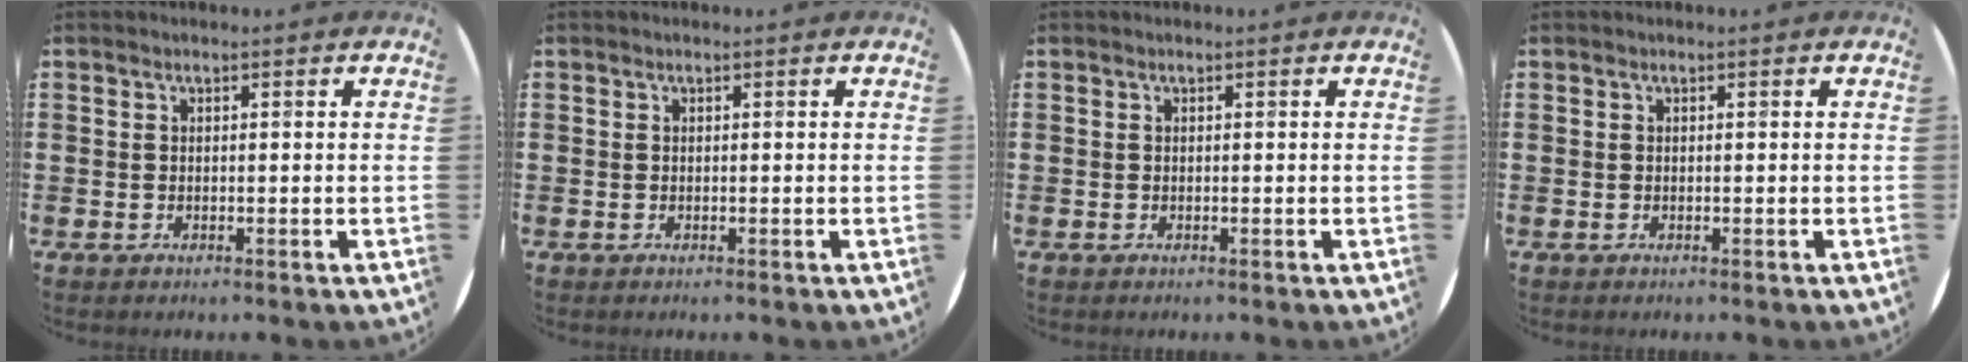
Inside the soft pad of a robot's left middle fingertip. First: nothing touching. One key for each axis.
{"total": 0.0}
{"total": 0.0}
{"total": 0.0}